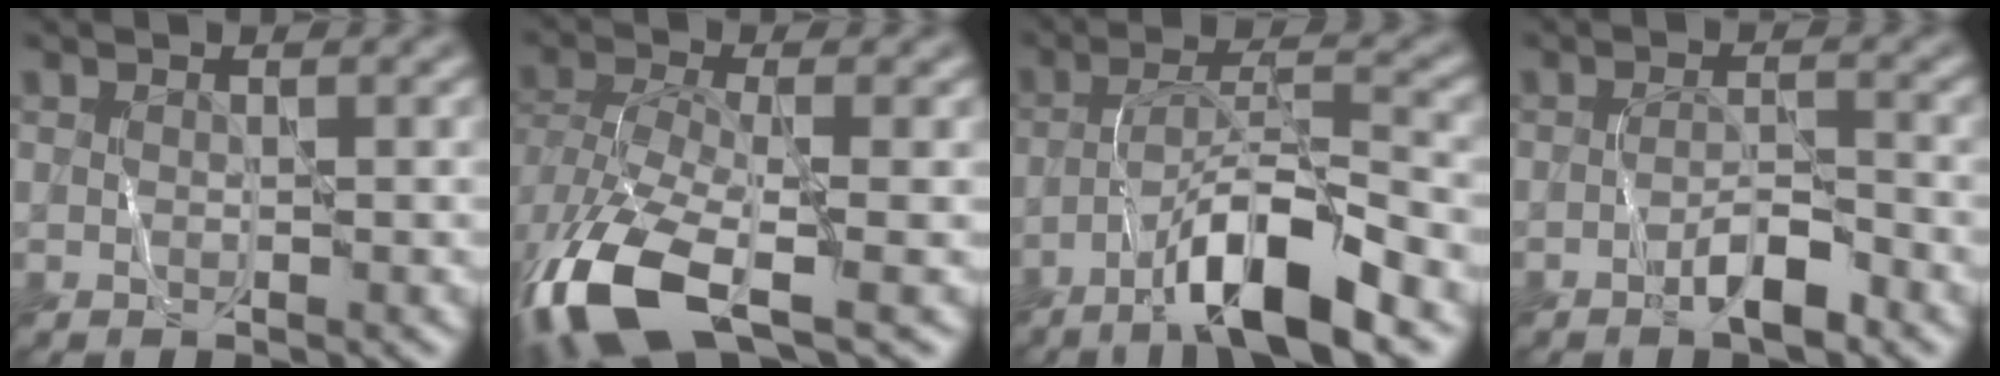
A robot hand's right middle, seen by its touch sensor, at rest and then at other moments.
{"total": 10.6, "force": [-5.6, 4.4, 7.9], "torque": [-0.183, -0.023, -0.103]}
{"total": 8.2, "force": [-4.8, 1.0, 6.6], "torque": [-0.109, 0.019, -0.088]}
{"total": 2.6, "force": [-1.7, 0.5, 1.9], "torque": [-0.031, 0.010, -0.032]}